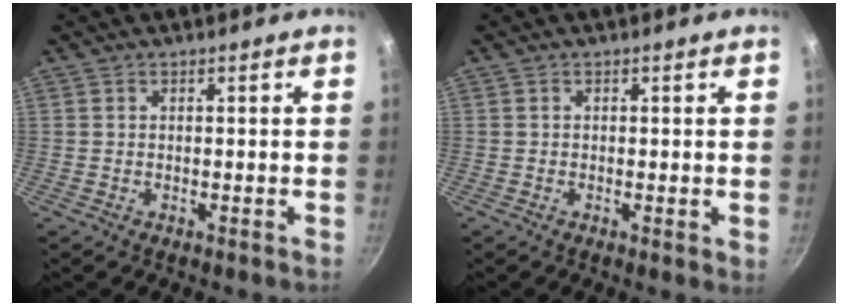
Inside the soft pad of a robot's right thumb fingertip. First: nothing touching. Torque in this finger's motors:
{"motor_torque": [-0.51, -0.30, -0.34, 0.14, -0.01]}